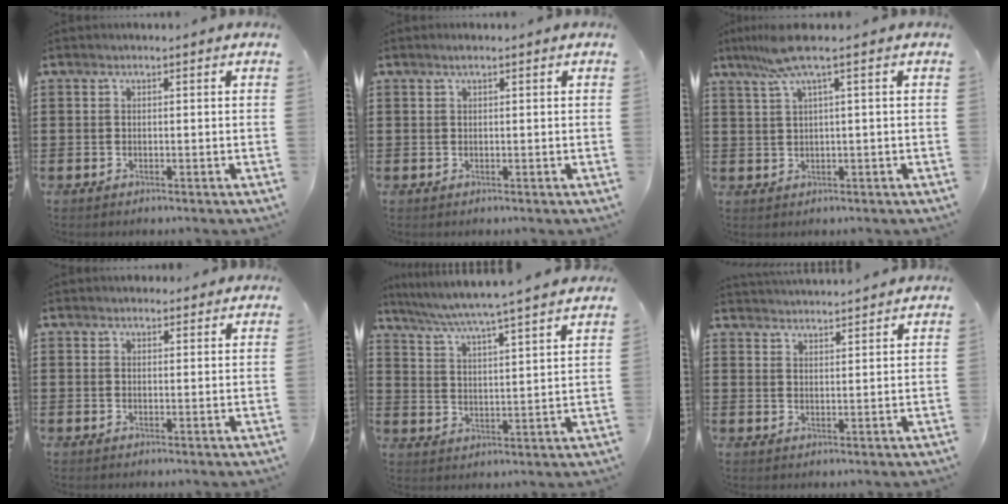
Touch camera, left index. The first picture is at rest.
{"total": 0.8, "force": [0.5, 0.1, 0.6], "torque": [-0.011, 0.002, 0.008]}
{"total": 5.5, "force": [2.3, 0.1, 5.0], "torque": [-0.108, -0.001, 0.039]}
{"total": 2.0, "force": [1.9, 0.7, 0.2], "torque": [-0.008, 0.003, 0.037]}
{"total": 5.0, "force": [4.5, -1.1, 1.9], "torque": [-0.057, -0.037, 0.070]}
{"total": 2.9, "force": [2.9, -0.4, -0.2], "torque": [-0.004, -0.013, 0.055]}